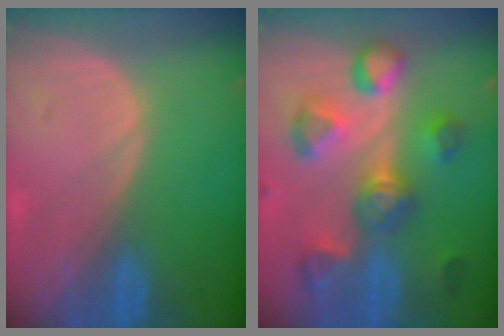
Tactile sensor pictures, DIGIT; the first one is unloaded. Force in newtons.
{"total": 9.0, "press": 9.0, "slide": 0.6}